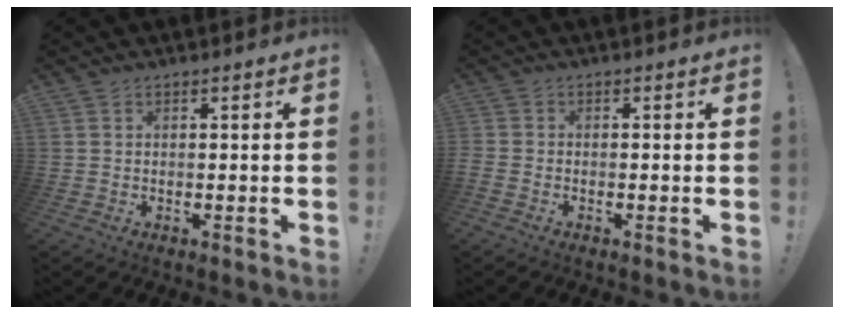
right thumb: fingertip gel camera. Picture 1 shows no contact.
{"total": 1.4, "force": [-1.1, 0.4, 0.8], "torque": [-0.014, 0.005, -0.018]}